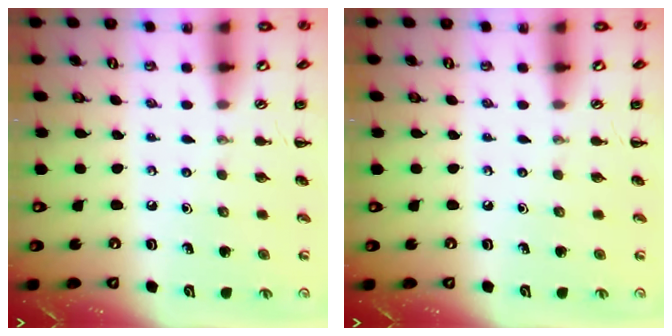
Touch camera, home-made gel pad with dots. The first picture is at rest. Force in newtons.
{"total": 0.0}